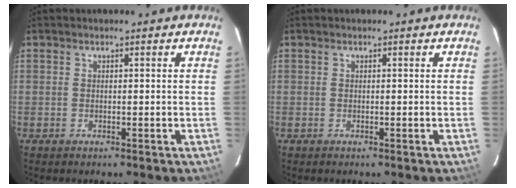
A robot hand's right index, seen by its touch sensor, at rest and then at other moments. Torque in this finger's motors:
{"motor_torque": [0.00, 0.00, 0.01, 0.00]}